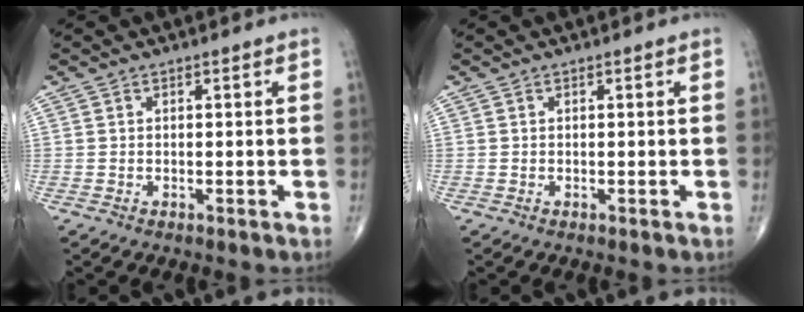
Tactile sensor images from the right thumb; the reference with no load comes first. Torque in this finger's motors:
{"motor_torque": [0.03, 0.03, 0.00, 0.00, 0.00]}